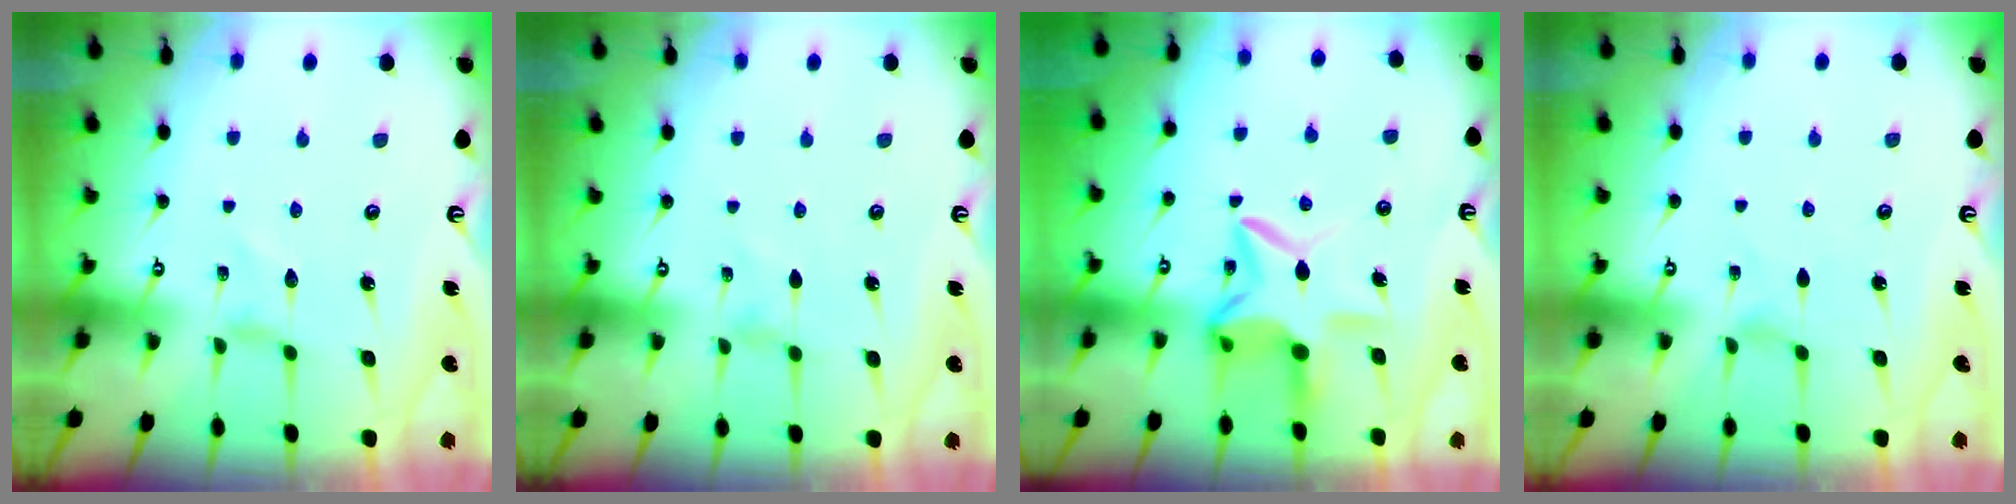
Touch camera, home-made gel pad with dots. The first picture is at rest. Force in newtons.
{"total": 0.0}
{"total": 11.8, "press": 11.8, "slide": 1.1}
{"total": 0.0}